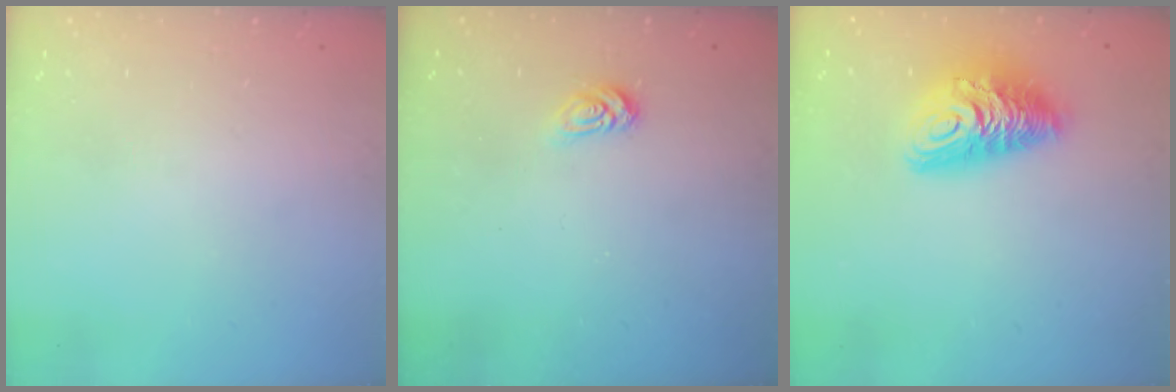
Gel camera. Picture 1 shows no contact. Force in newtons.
{"total": 4.6, "press": 4.5, "slide": 0.6}
{"total": 12.0, "press": 11.9, "slide": 1.2}